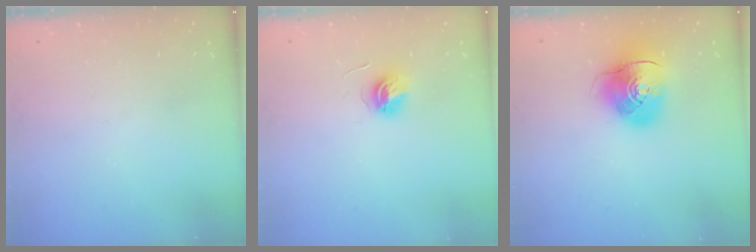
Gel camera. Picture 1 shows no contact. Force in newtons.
{"total": 5.6, "press": 5.6, "slide": 0.6}
{"total": 10.9, "press": 10.7, "slide": 1.8}